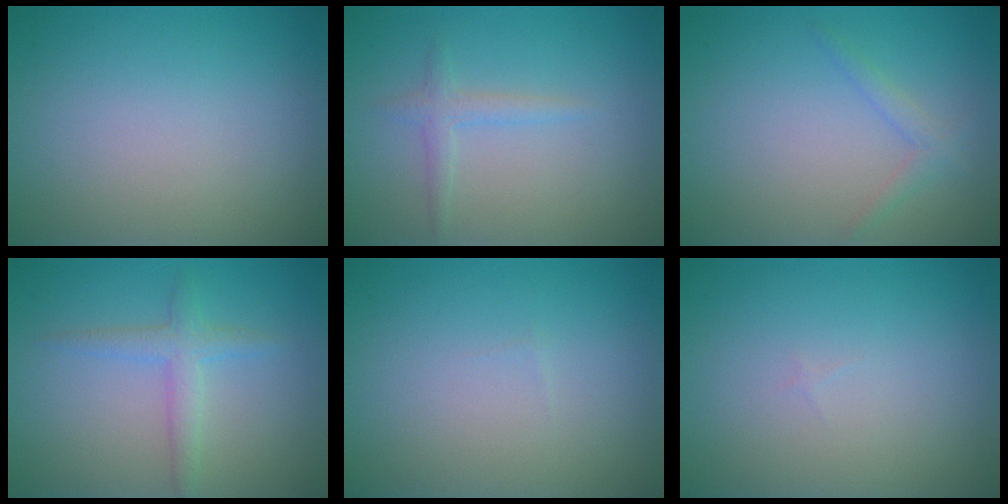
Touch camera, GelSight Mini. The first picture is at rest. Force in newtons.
{"total": 1.4, "press": 1.4, "slide": 0.1}
{"total": 1.3, "press": 1.3, "slide": 0.1}
{"total": 2.2, "press": 2.2, "slide": 0.0}
{"total": 0.0}
{"total": 0.0}